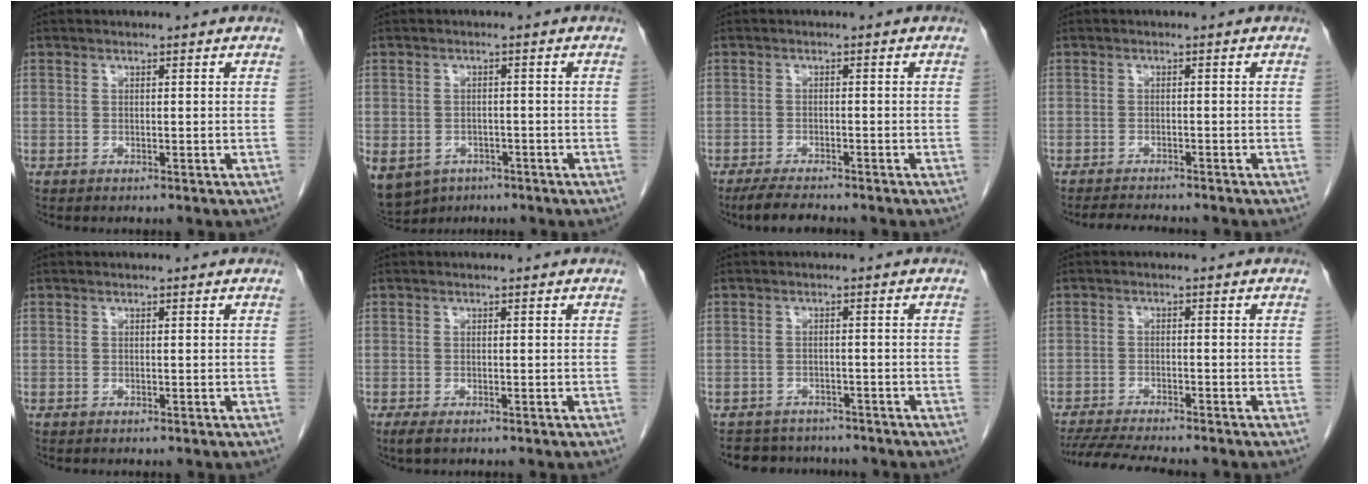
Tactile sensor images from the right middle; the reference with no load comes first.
{"total": 14.3, "force": [-7.4, 11.0, 5.3], "torque": [-0.164, -0.007, -0.096]}
{"total": 4.2, "force": [-3.7, 0.4, 1.9], "torque": [-0.039, -0.014, -0.062]}
{"total": 4.7, "force": [-4.4, 0.3, 1.6], "torque": [-0.023, -0.012, -0.067]}
{"total": 0.0}
{"total": 1.4, "force": [-0.9, 0.4, 1.0], "torque": [-0.020, -0.004, -0.013]}
{"total": 6.0, "force": [-5.5, 2.4, 0.5], "torque": [-0.004, 0.007, -0.072]}
{"total": 9.8, "force": [-8.8, 0.6, 4.4], "torque": [-0.068, -0.015, -0.136]}